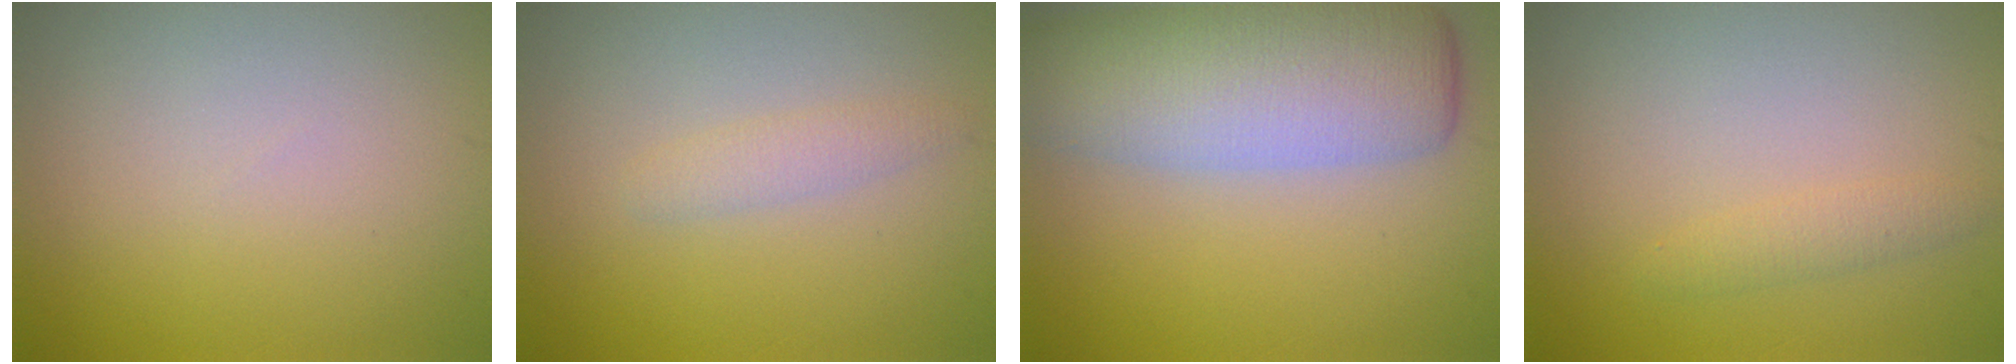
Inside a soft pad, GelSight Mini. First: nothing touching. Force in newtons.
{"total": 1.4, "press": 1.4, "slide": 0.1}
{"total": 9.4, "press": 9.3, "slide": 0.5}
{"total": 1.4, "press": 1.4, "slide": 0.1}